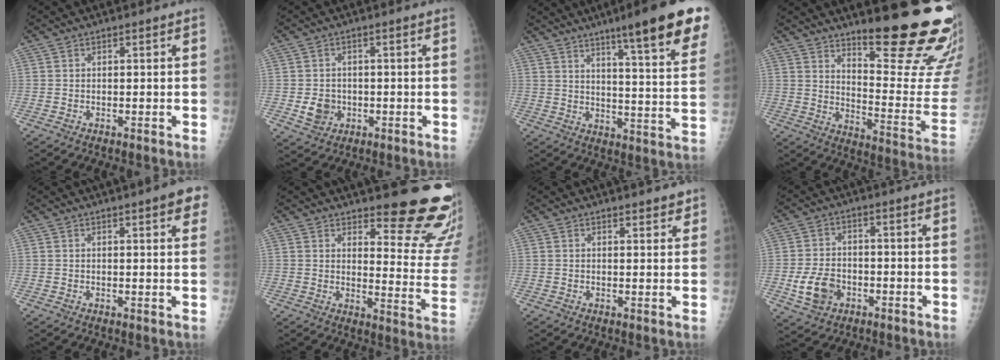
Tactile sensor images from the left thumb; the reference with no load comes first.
{"total": 4.3, "force": [-0.9, 3.8, 1.9], "torque": [-0.016, 0.004, -0.007]}
{"total": 20.1, "force": [12.8, 2.1, 15.4], "torque": [-0.187, -0.057, 0.170]}
{"total": 22.1, "force": [15.9, 4.2, 14.8], "torque": [-0.171, -0.134, 0.221]}
{"total": 5.5, "force": [3.0, 1.1, 4.6], "torque": [-0.040, -0.004, 0.032]}
{"total": 16.3, "force": [12.9, 4.0, 9.1], "torque": [-0.068, -0.122, 0.156]}
{"total": 2.8, "force": [2.3, 0.9, 1.3], "torque": [-0.001, -0.010, 0.028]}
{"total": 7.3, "force": [-2.4, 5.4, 4.3], "torque": [-0.072, 0.011, -0.039]}